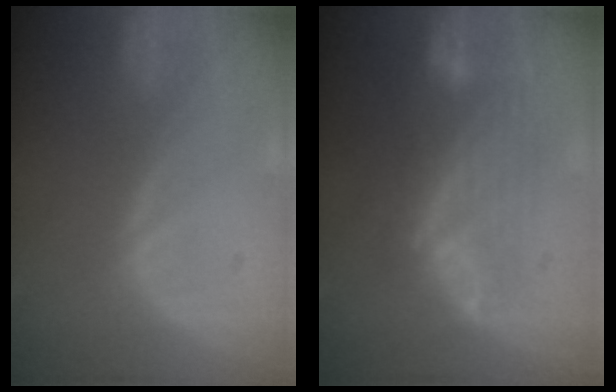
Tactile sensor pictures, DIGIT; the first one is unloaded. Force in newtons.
{"total": 8.7, "press": 7.8, "slide": 3.8}